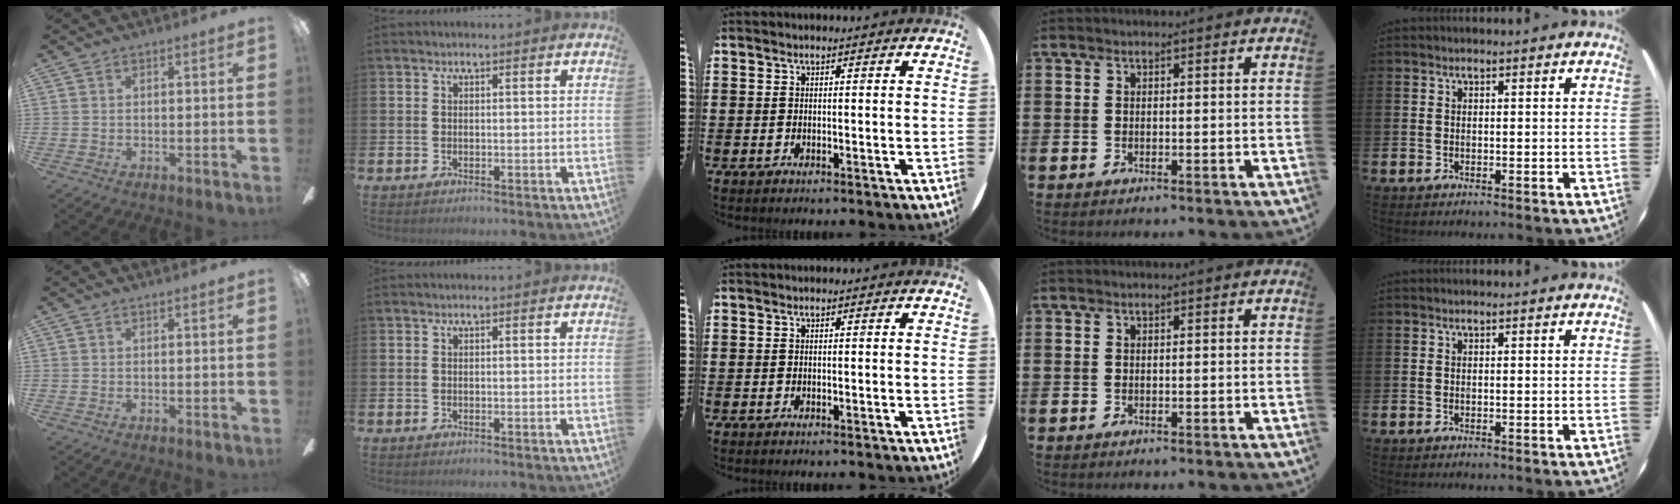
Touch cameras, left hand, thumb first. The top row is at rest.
{}